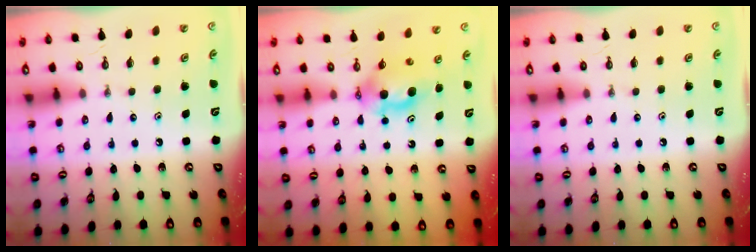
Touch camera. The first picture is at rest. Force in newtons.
{"total": 5.7, "press": 5.6, "slide": 1.3}
{"total": 0.0}